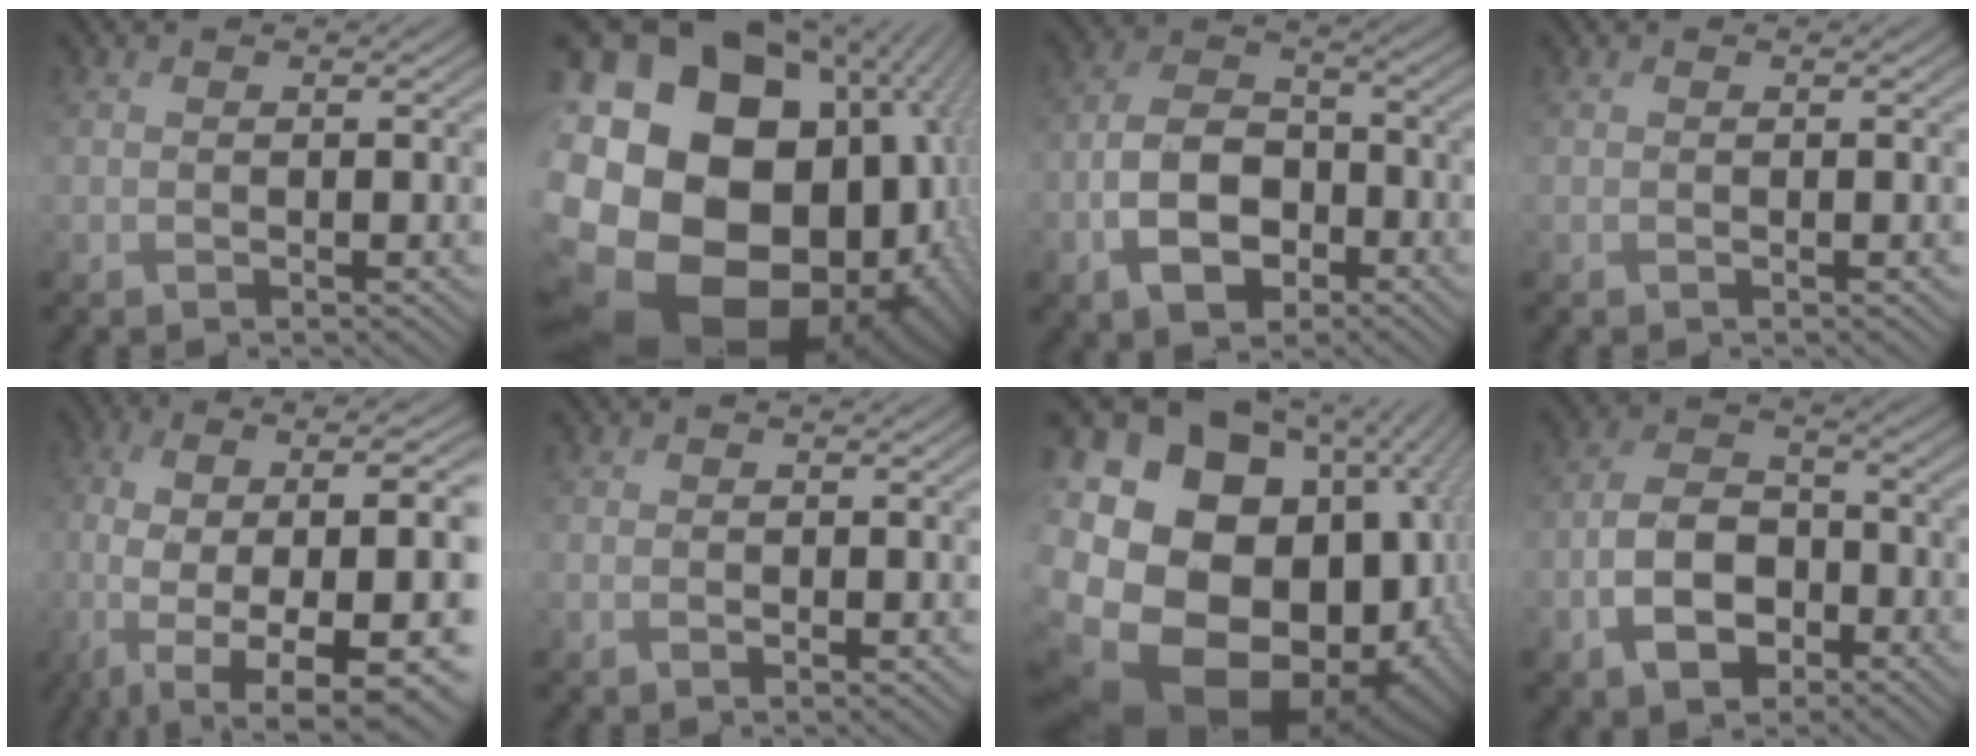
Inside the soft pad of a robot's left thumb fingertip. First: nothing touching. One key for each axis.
{"total": 25.0, "fx": -2.5, "fy": 20.4, "fz": 14.3, "tx": -0.290, "ty": -0.034, "tz": -0.053}
{"total": 8.0, "fx": -4.1, "fy": 5.1, "fz": 4.7, "tx": -0.097, "ty": 0.000, "tz": -0.075}
{"total": 0.0}
{"total": 16.3, "fx": -3.0, "fy": 6.0, "fz": 14.9, "tx": -0.230, "ty": -0.015, "tz": -0.015}
{"total": 0.7, "fx": -0.6, "fy": 0.1, "fz": 0.2, "tx": -0.003, "ty": -0.001, "tz": 0.001}
{"total": 23.2, "fx": -7.2, "fy": 17.9, "fz": 12.9, "tx": -0.248, "ty": -0.031, "tz": -0.120}
{"total": 7.4, "fx": -4.1, "fy": 4.7, "fz": 4.0, "tx": -0.083, "ty": 0.000, "tz": -0.075}